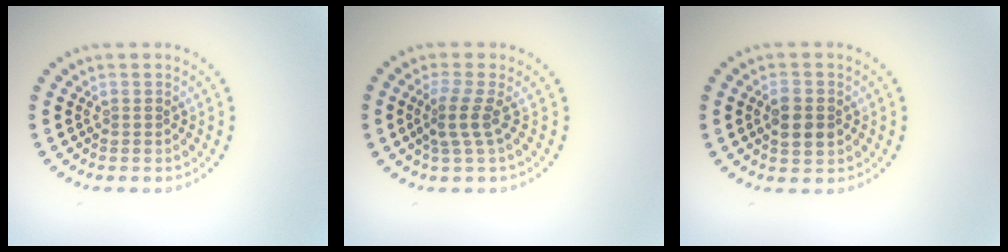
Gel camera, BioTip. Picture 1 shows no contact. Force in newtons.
{"total": 2.4, "press": 1.7, "slide": 1.8}
{"total": 2.6, "press": 2.6, "slide": 0.2}